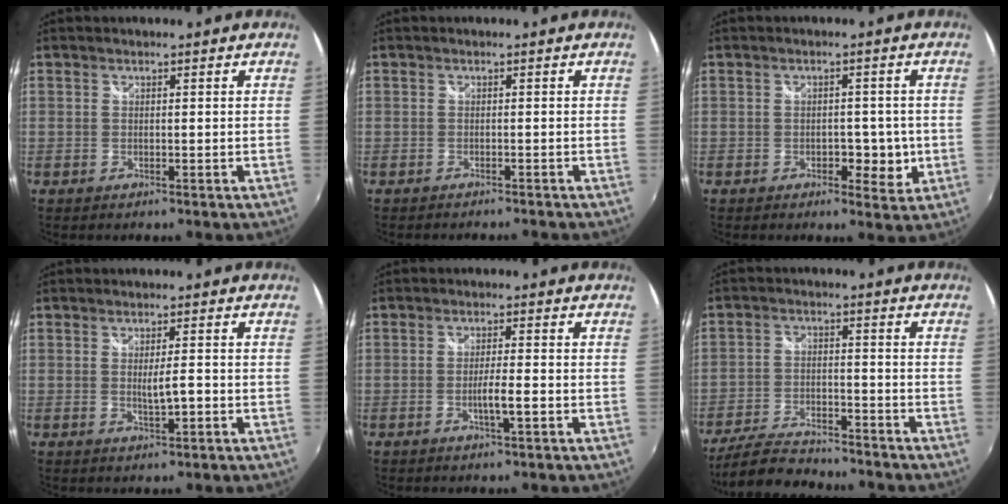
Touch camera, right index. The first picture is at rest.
{"total": 2.9, "force": [-2.7, 0.6, 0.9], "torque": [-0.028, -0.014, -0.044]}
{"total": 4.7, "force": [-1.3, 3.2, 3.1], "torque": [-0.044, -0.002, -0.014]}
{"total": 3.1, "force": [-0.7, 0.3, 3.0], "torque": [-0.051, -0.003, -0.012]}
{"total": 3.5, "force": [-1.5, -0.1, 3.1], "torque": [-0.057, -0.002, -0.026]}
{"total": 11.8, "force": [-10.5, 2.9, 4.5], "torque": [-0.119, -0.012, -0.177]}